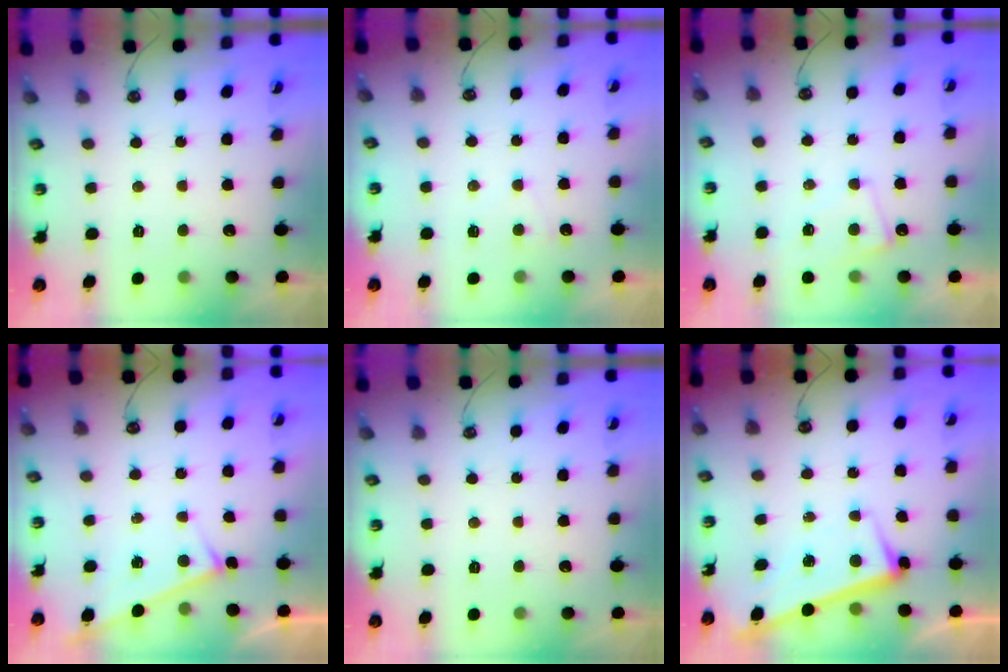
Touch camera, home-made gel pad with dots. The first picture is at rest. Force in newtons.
{"total": 1.9, "press": 1.9, "slide": 0.3}
{"total": 1.6, "press": 1.5, "slide": 0.5}
{"total": 6.2, "press": 6.2, "slide": 0.2}
{"total": 0.0}
{"total": 2.6, "press": 2.5, "slide": 0.7}